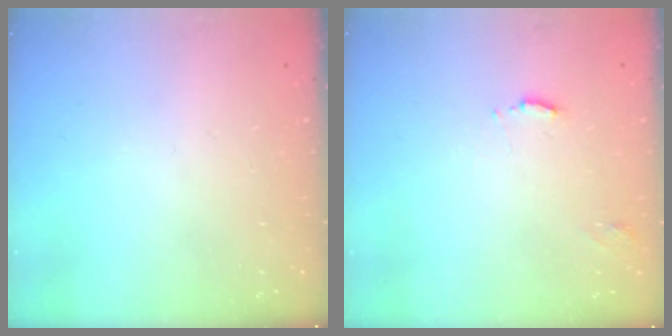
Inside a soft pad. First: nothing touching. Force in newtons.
{"total": 5.1, "press": 5.1, "slide": 0.3}